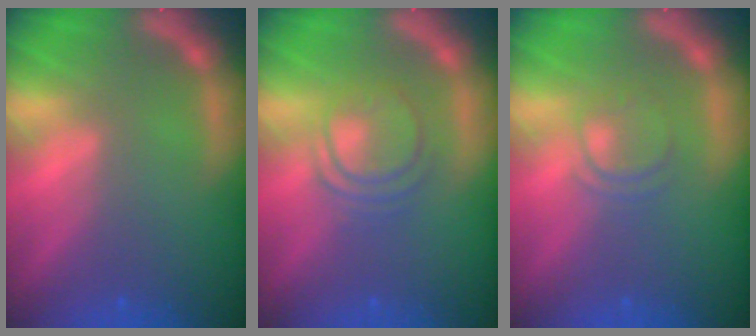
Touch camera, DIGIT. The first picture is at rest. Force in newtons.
{"total": 4.5}
{"total": 2.4}